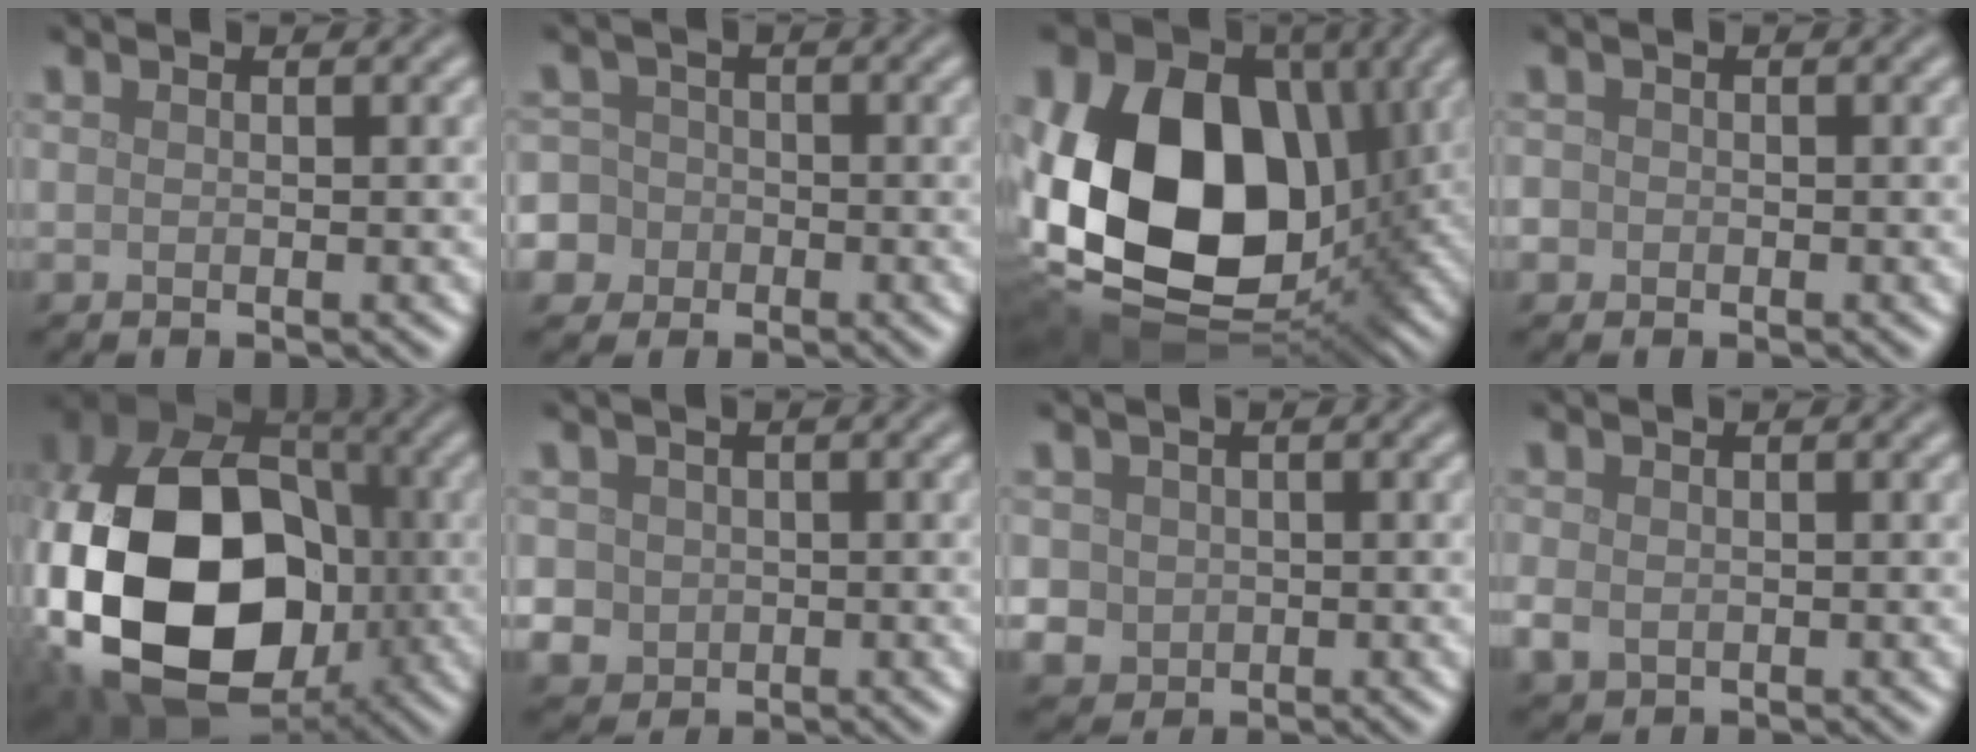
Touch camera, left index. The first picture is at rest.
{"total": 8.1, "force": [-3.1, 7.3, 1.7], "torque": [-0.051, -0.006, -0.089]}
{"total": 19.8, "force": [1.1, 13.9, 14.0], "torque": [-0.298, -0.008, 0.021]}
{"total": 1.7, "force": [-0.3, 1.6, 0.4], "torque": [0.003, 0.003, -0.012]}
{"total": 19.0, "force": [-3.8, 13.4, 12.8], "torque": [-0.264, -0.027, -0.066]}
{"total": 2.9, "force": [0.1, 2.8, 0.9], "torque": [-0.010, 0.003, 0.000]}
{"total": 2.6, "force": [0.1, 2.5, 0.8], "torque": [-0.012, -0.002, 0.005]}
{"total": 1.8, "force": [-0.3, 1.5, 0.9], "torque": [-0.023, -0.006, -0.005]}